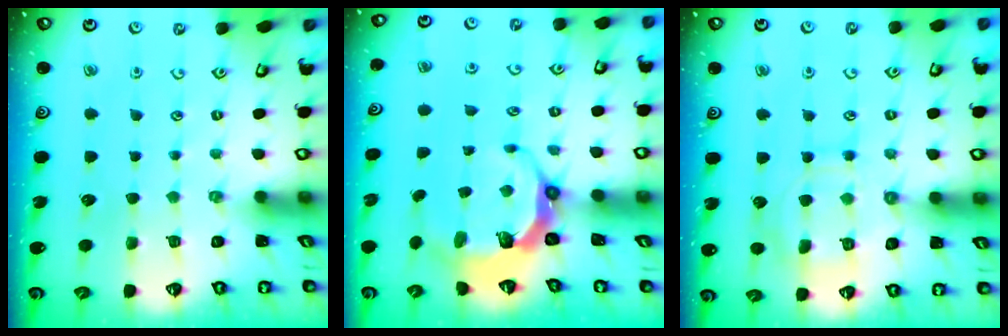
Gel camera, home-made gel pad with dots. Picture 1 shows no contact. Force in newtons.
{"total": 7.5, "press": 6.3, "slide": 4.2}
{"total": 11.7, "press": 11.6, "slide": 1.2}